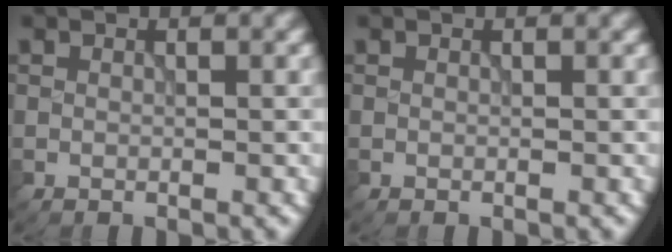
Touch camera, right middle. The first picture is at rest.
{"total": 0.0}